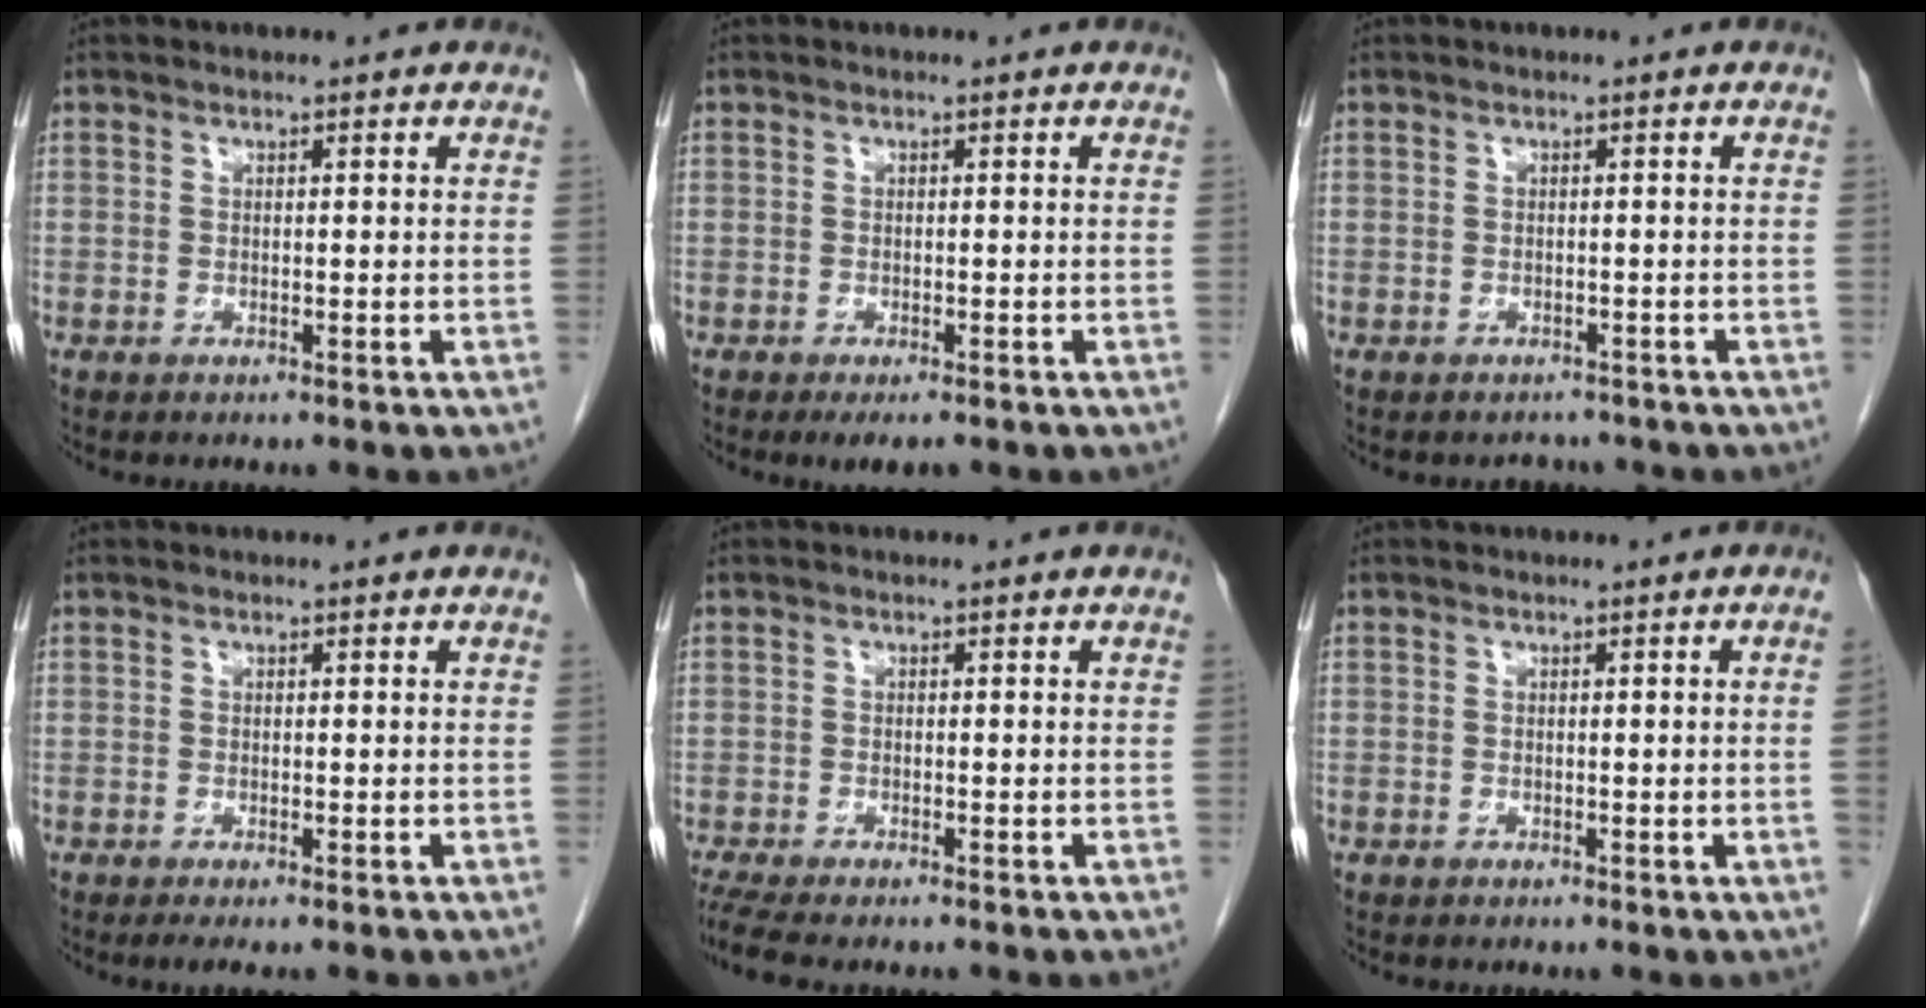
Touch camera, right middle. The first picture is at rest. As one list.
[{"total": 2.9, "force": [-2.0, 0.9, 1.9], "torque": [-0.022, -0.005, -0.025]}, {"total": 1.9, "force": [-1.6, 0.8, -0.2], "torque": [0.000, -0.001, -0.023]}, {"total": 1.3, "force": [-0.9, 0.1, 1.0], "torque": [-0.018, -0.006, -0.014]}, {"total": 4.6, "force": [-3.9, 0.5, 2.5], "torque": [-0.043, -0.012, -0.066]}, {"total": 1.2, "force": [-0.1, -0.5, 1.1], "torque": [-0.004, 0.000, -0.001]}]